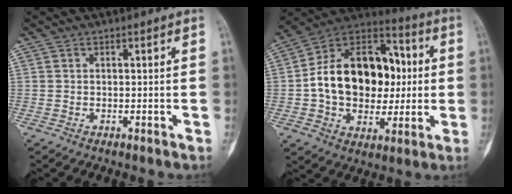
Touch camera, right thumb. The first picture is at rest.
{"total": 24.0, "force": [0.9, 16.6, 17.3], "torque": [-0.251, 0.033, 0.020]}